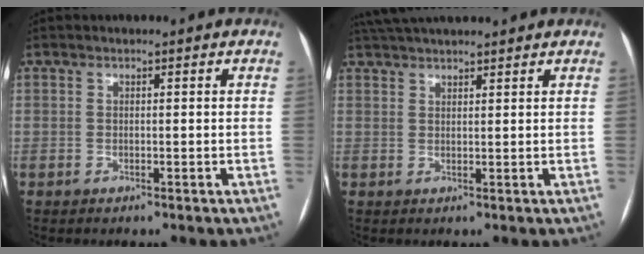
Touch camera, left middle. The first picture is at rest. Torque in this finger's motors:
{"motor_torque": [0.63, -0.67, 0.19, 0.06]}